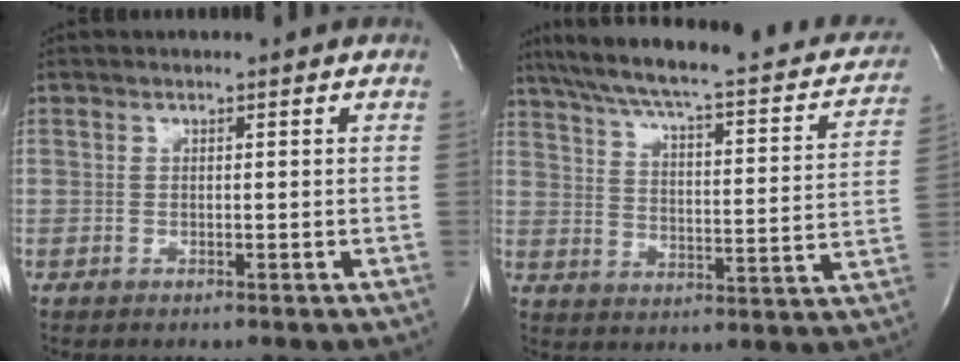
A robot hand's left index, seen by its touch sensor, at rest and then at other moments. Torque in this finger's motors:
{"motor_torque": [-0.06, -0.31, 0.39, 0.13]}